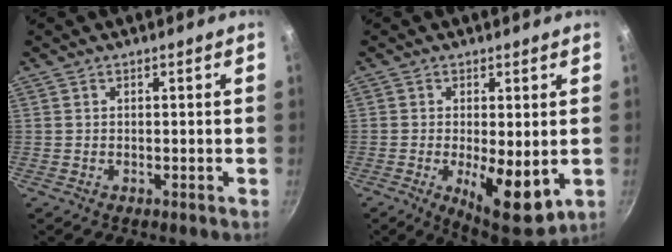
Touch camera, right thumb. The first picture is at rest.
{"total": 10.2, "force": [-1.6, 3.8, 9.4], "torque": [-0.127, -0.013, -0.011]}